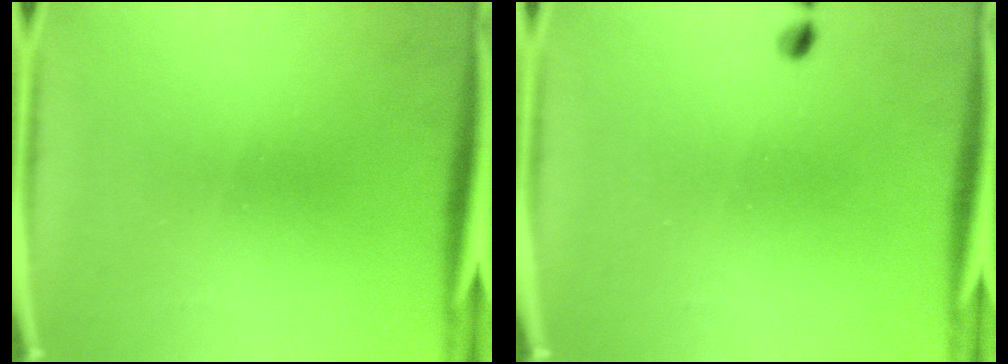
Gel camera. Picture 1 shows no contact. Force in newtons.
{"total": 1.0}